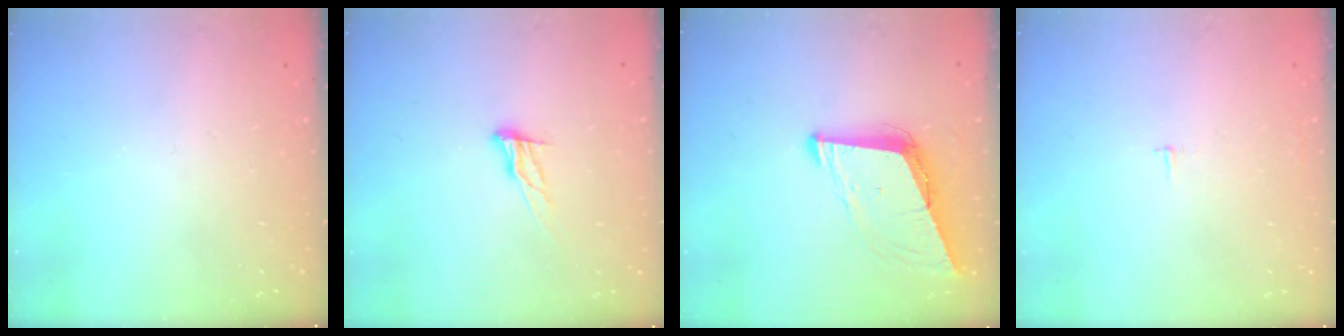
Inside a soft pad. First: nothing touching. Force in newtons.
{"total": 9.2, "press": 8.9, "slide": 2.5}
{"total": 8.9, "press": 8.2, "slide": 3.5}
{"total": 1.8, "press": 1.8, "slide": 0.1}